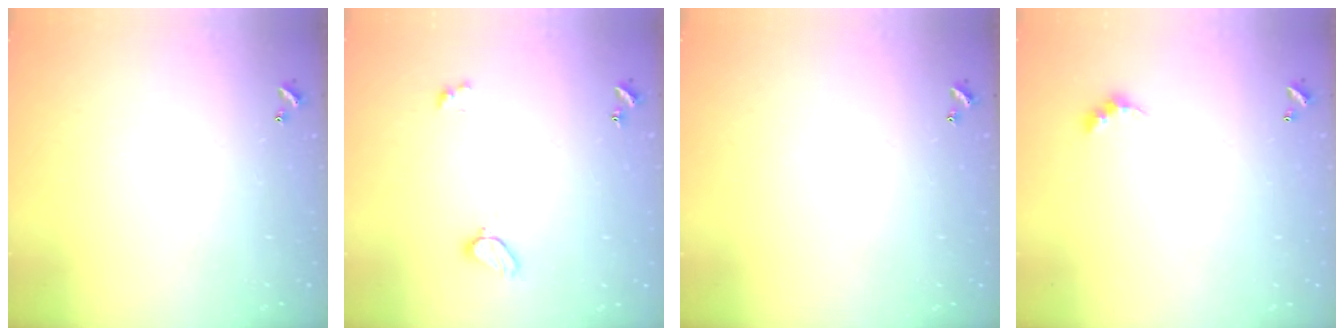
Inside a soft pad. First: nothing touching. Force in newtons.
{"total": 2.1, "press": 2.0, "slide": 0.5}
{"total": 0.0}
{"total": 2.4, "press": 2.4, "slide": 0.5}